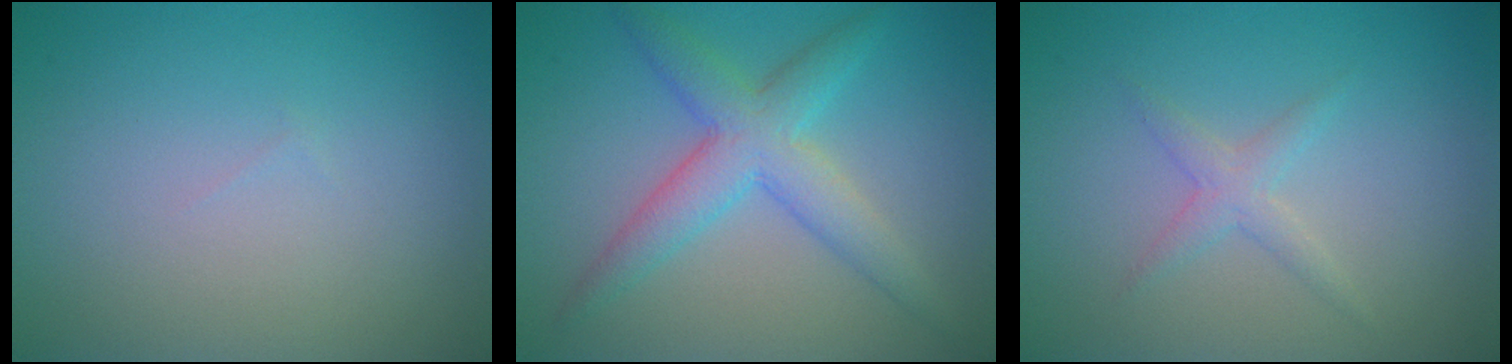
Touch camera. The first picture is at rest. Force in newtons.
{"total": 4.8, "press": 4.8, "slide": 0.2}
{"total": 1.6, "press": 1.6, "slide": 0.0}